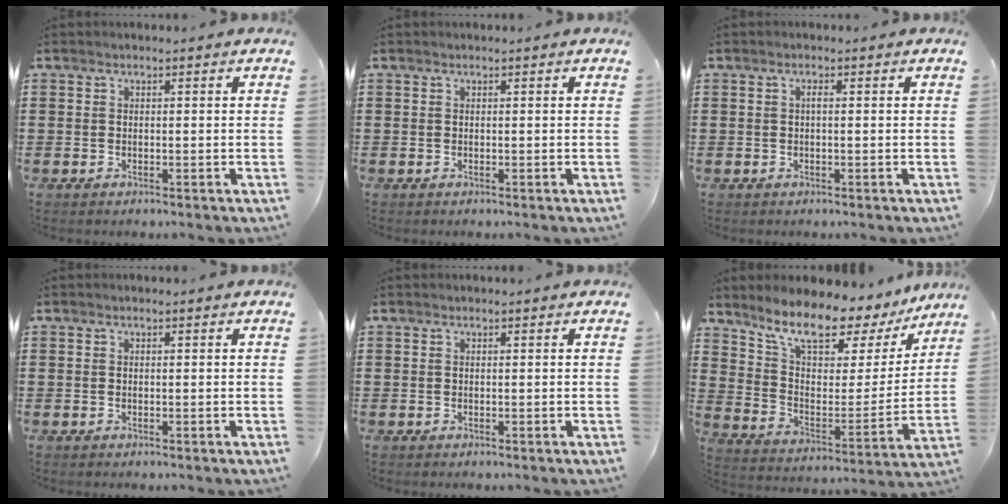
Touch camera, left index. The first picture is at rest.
{"total": 0.0}
{"total": 0.9, "force": [-0.1, 0.2, 0.9], "torque": [-0.018, -0.001, -0.001]}
{"total": 0.0}
{"total": 0.0}
{"total": 10.0, "force": [8.5, 2.6, 4.5], "torque": [-0.107, -0.062, 0.141]}